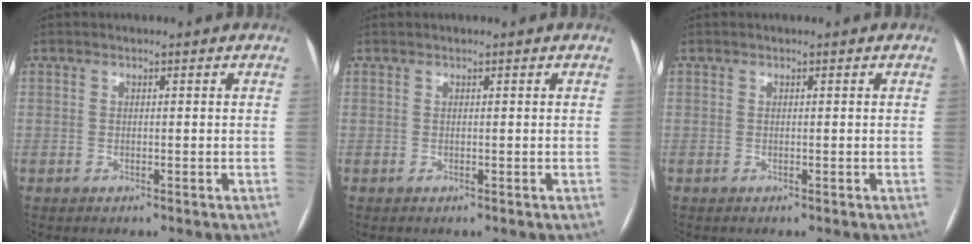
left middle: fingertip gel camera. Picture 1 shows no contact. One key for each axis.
{"total": 0.0}
{"total": 0.0}